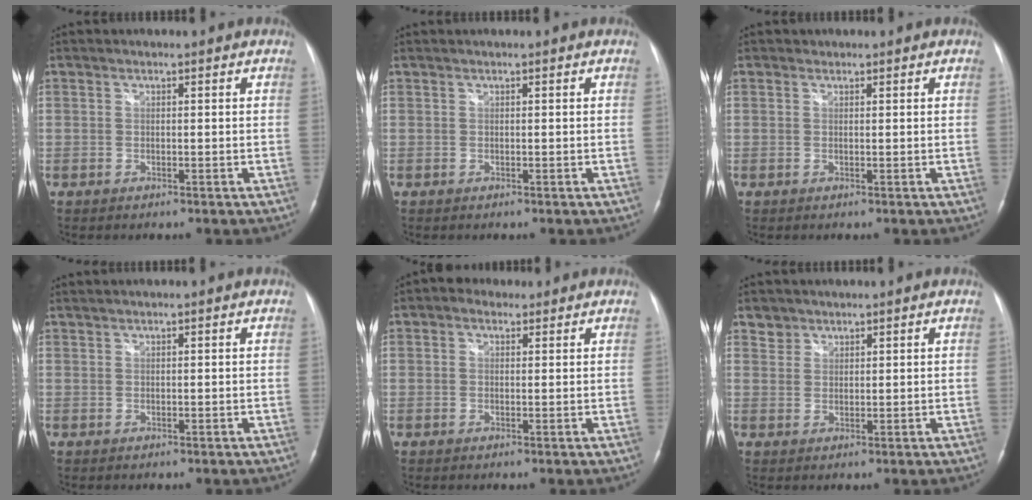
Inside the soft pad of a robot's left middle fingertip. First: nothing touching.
{"total": 0.0}
{"total": 0.6, "force": [0.5, 0.4, 0.0], "torque": [0.001, -0.002, 0.006]}
{"total": 0.6, "force": [0.6, -0.1, 0.1], "torque": [-0.007, 0.008, 0.017]}
{"total": 2.6, "force": [1.5, 1.8, 1.0], "torque": [-0.026, 0.019, 0.024]}
{"total": 2.3, "force": [1.7, 1.5, -0.3], "torque": [0.011, 0.009, 0.026]}